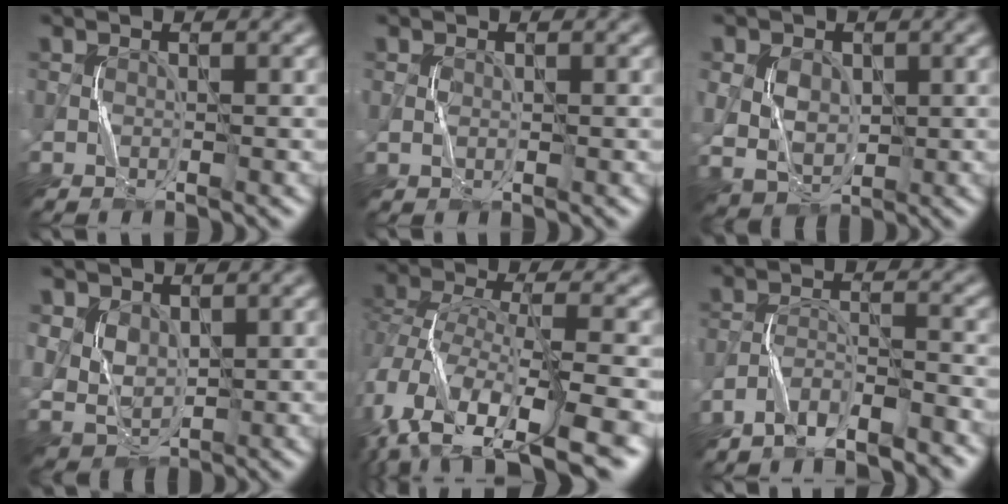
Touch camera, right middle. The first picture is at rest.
{"total": 0.0}
{"total": 3.9, "force": [0.7, 3.0, 2.3], "torque": [-0.044, 0.002, 0.013]}
{"total": 3.6, "force": [1.2, 2.8, 1.9], "torque": [-0.046, -0.009, 0.031]}
{"total": 13.1, "force": [-8.3, 5.9, 8.3], "torque": [-0.182, -0.017, -0.101]}
{"total": 4.0, "force": [-3.6, 0.5, 1.6], "torque": [-0.034, 0.004, -0.069]}